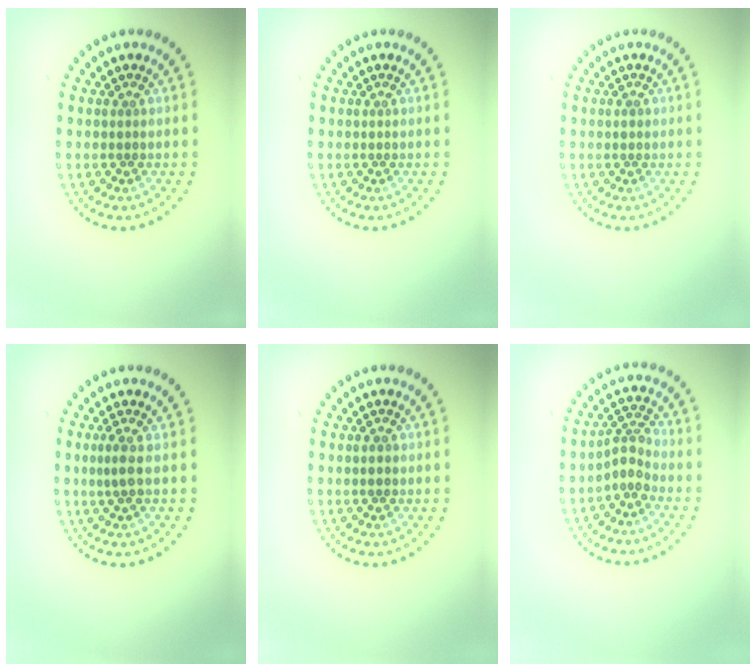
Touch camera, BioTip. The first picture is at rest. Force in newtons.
{"total": 0.0}
{"total": 0.7, "press": 0.7, "slide": 0.1}
{"total": 1.4, "press": 1.1, "slide": 0.7}
{"total": 0.9, "press": 0.9, "slide": 0.1}
{"total": 2.3, "press": 1.6, "slide": 1.6}